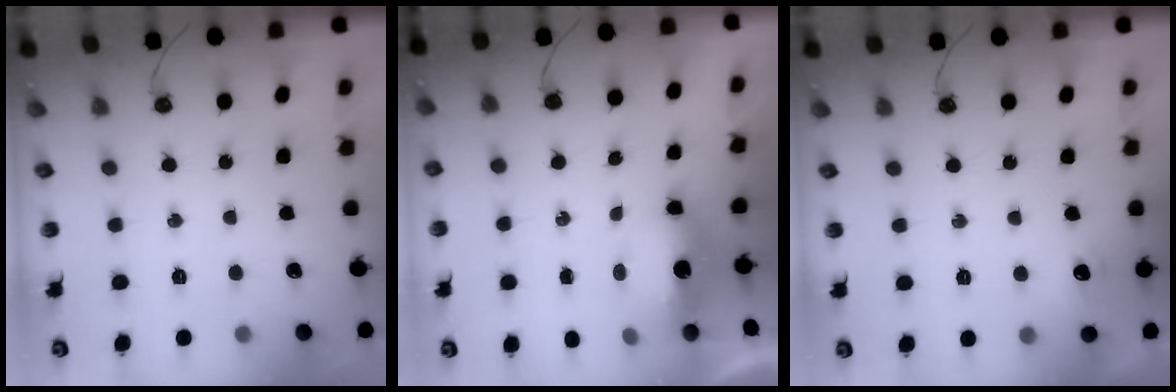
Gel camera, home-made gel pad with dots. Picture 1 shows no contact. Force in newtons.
{"total": 11.5, "press": 8.0, "slide": 8.3}
{"total": 5.9, "press": 5.9, "slide": 0.8}